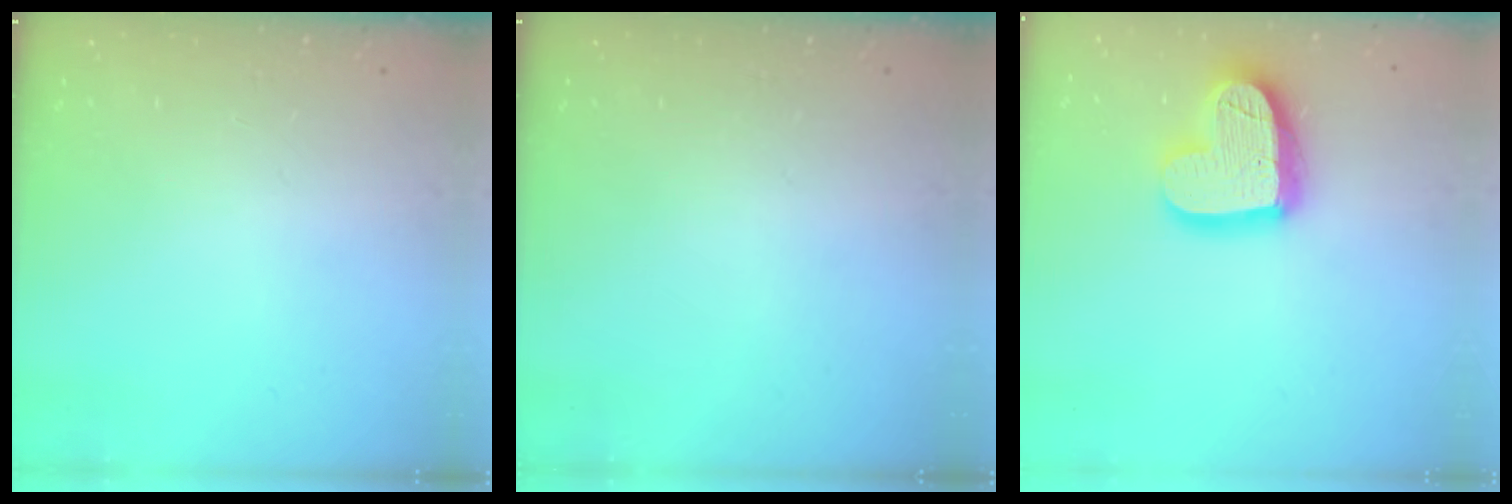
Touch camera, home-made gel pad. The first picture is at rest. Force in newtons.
{"total": 0.0}
{"total": 17.8, "press": 17.8, "slide": 1.4}